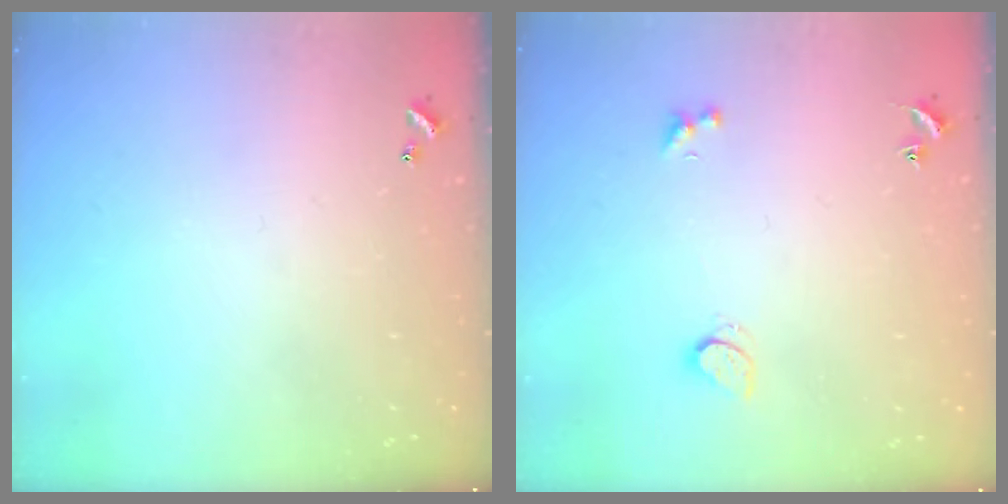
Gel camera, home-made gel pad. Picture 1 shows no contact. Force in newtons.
{"total": 1.8, "press": 1.7, "slide": 0.5}